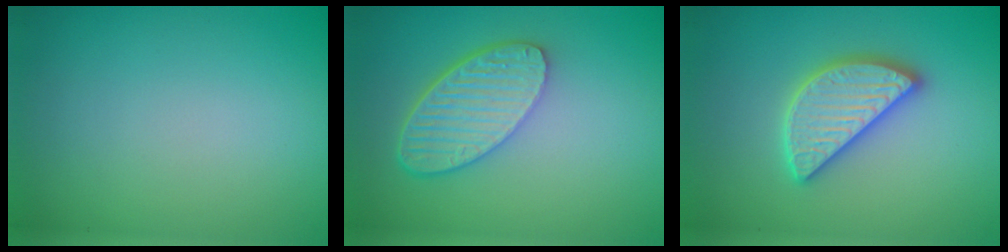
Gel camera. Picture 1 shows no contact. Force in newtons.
{"total": 5.9, "press": 4.6, "slide": 3.8}
{"total": 4.7, "press": 4.7, "slide": 0.5}